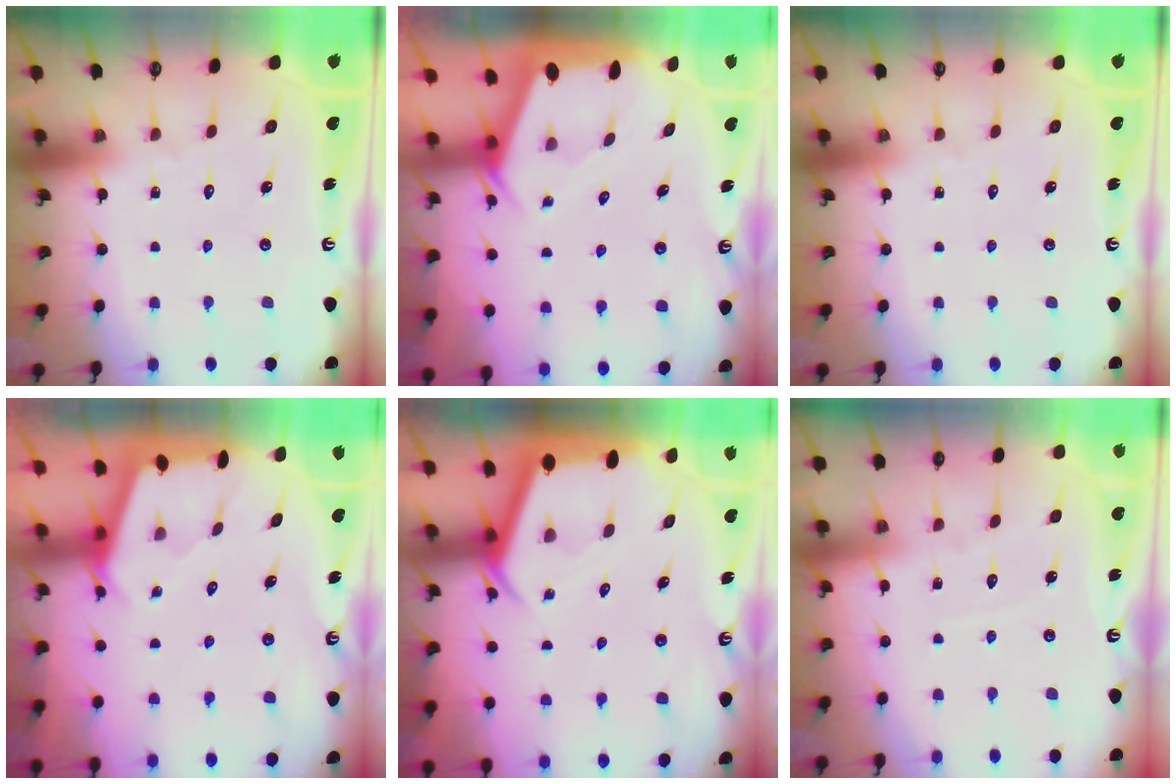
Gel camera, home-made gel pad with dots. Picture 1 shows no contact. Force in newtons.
{"total": 2.9, "press": 2.9, "slide": 0.2}
{"total": 0.0}
{"total": 2.6, "press": 2.5, "slide": 0.3}
{"total": 3.5, "press": 3.4, "slide": 0.3}
{"total": 2.5, "press": 2.5, "slide": 0.4}